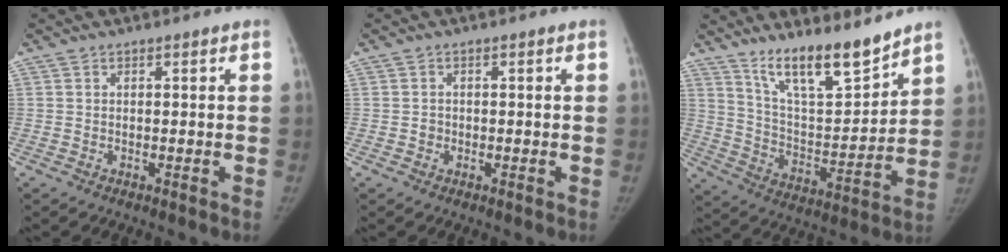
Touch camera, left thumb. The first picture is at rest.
{"total": 1.3, "force": [-0.4, 1.2, 0.3], "torque": [0.002, 0.006, -0.007]}
{"total": 15.1, "force": [12.1, 3.5, 8.3], "torque": [-0.110, -0.086, 0.218]}